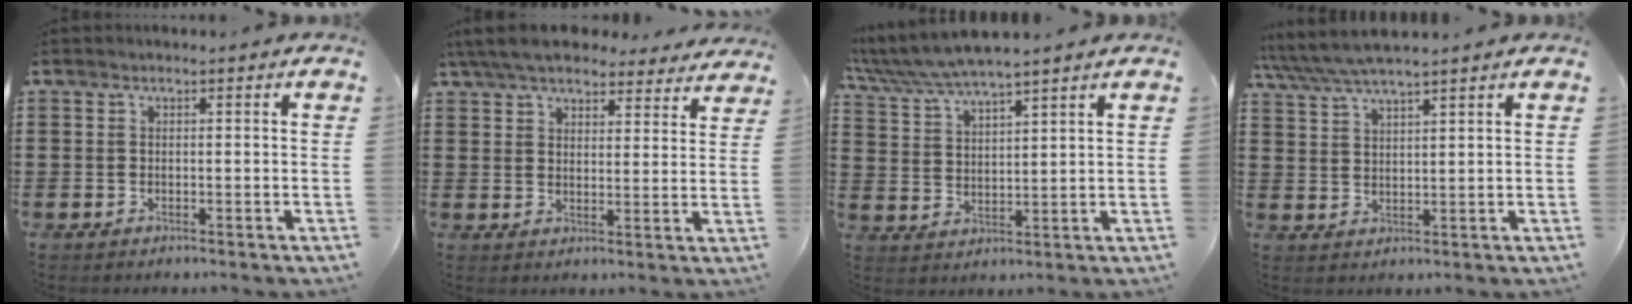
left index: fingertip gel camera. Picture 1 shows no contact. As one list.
[{"total": 6.8, "force": [6.2, 1.4, 2.5], "torque": [-0.071, -0.016, 0.114]}, {"total": 5.3, "force": [4.9, 0.1, 1.9], "torque": [-0.055, -0.024, 0.086]}, {"total": 4.5, "force": [4.1, 0.3, 2.0], "torque": [-0.050, -0.013, 0.072]}]